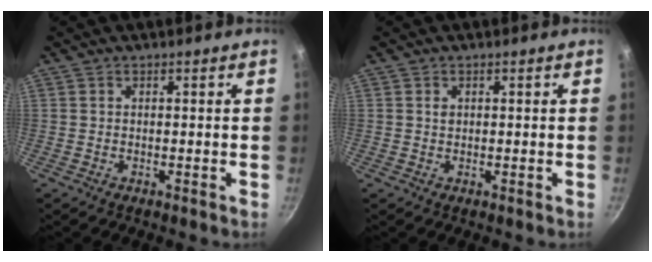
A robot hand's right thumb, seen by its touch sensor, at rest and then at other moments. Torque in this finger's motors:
{"motor_torque": [-0.14, 0.24, 0.39, 0.04, -0.02]}